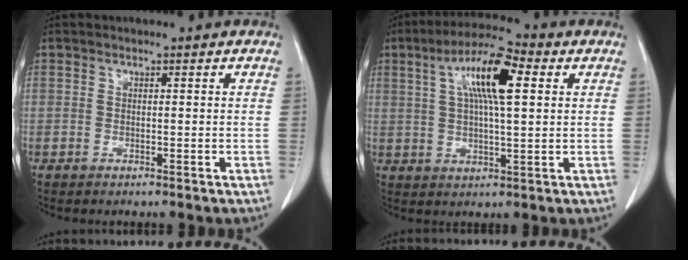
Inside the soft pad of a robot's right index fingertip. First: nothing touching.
{"total": 11.1, "force": [3.6, 1.7, 10.4], "torque": [-0.193, 0.020, 0.060]}